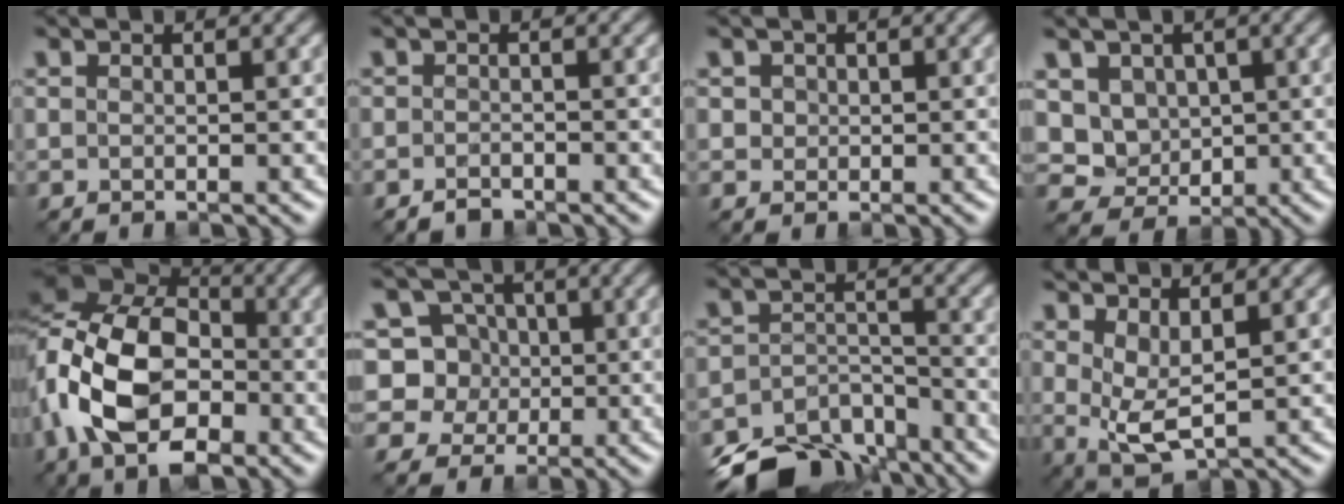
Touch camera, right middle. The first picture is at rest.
{"total": 1.1, "force": [-0.9, 0.4, 0.3], "torque": [-0.006, -0.001, -0.017]}
{"total": 0.9, "force": [0.1, 0.9, 0.2], "torque": [-0.001, -0.004, 0.006]}
{"total": 4.8, "force": [1.2, 4.2, 1.9], "torque": [-0.046, -0.011, 0.030]}
{"total": 13.0, "force": [-4.4, 8.2, 9.1], "torque": [-0.196, -0.003, -0.096]}
{"total": 6.3, "force": [1.4, 5.8, 2.0], "torque": [-0.020, 0.012, 0.013]}
{"total": 9.9, "force": [-8.4, 4.3, 3.1], "torque": [-0.049, -0.016, -0.124]}
{"total": 3.9, "force": [1.0, 1.6, 3.4], "torque": [-0.081, -0.015, 0.029]}